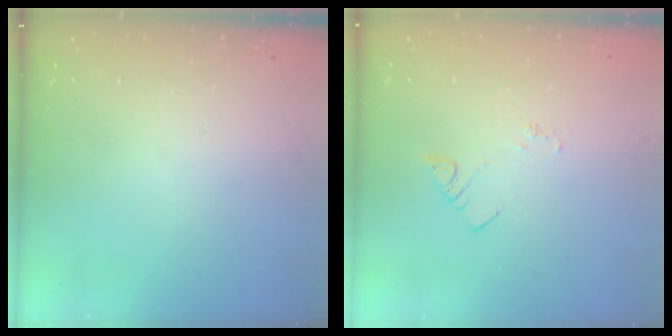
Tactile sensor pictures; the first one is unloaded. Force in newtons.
{"total": 2.9, "press": 2.8, "slide": 0.4}